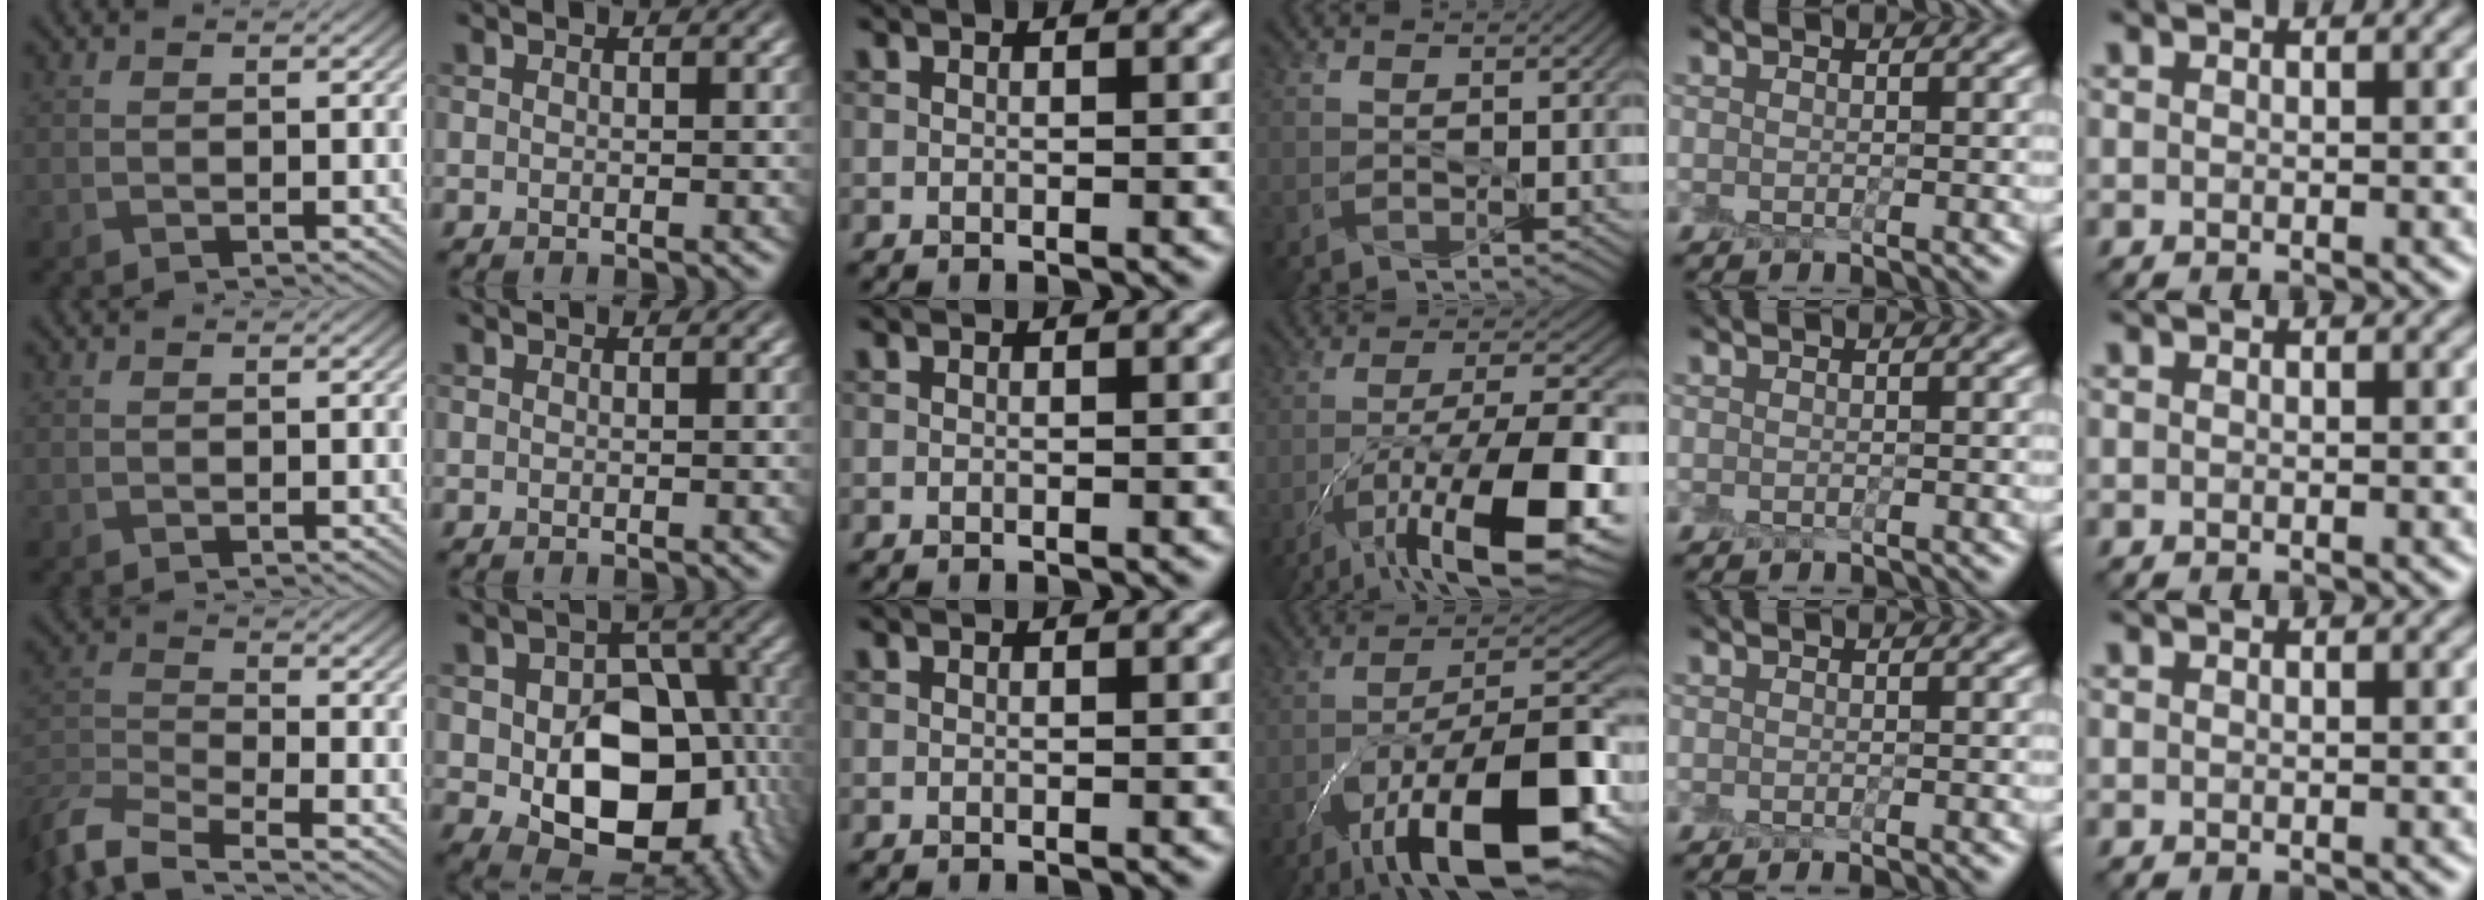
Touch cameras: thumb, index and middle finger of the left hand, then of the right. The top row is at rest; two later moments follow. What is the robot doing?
{"motion": "peel", "object": "postage stamp"}